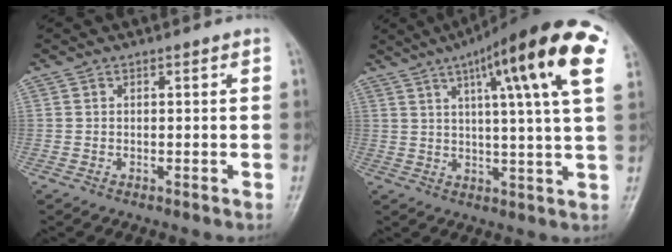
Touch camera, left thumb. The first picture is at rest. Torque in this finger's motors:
{"motor_torque": [0.58, 0.64, 1.90, -0.87, 0.20]}